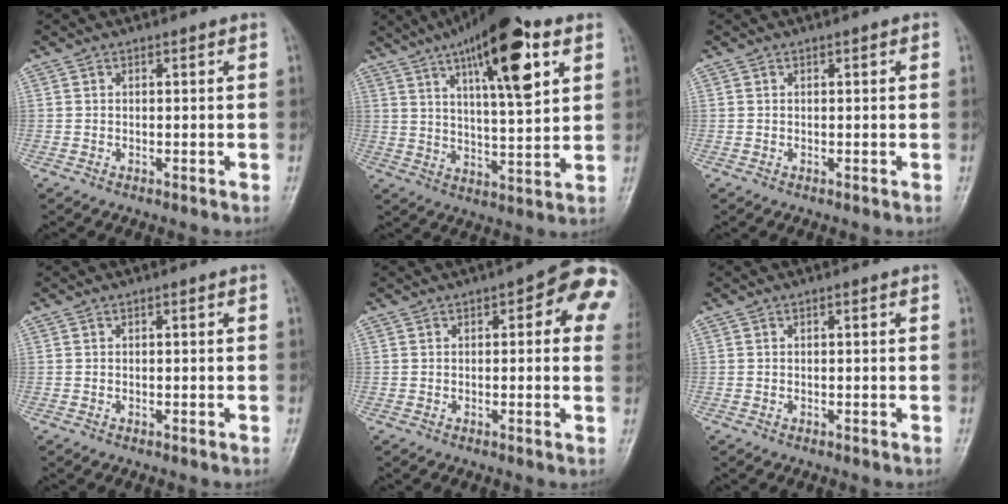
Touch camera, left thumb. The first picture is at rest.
{"total": 18.2, "force": [8.6, 5.2, 15.1], "torque": [-0.214, -0.024, 0.135]}
{"total": 0.6, "force": [0.2, 0.2, 0.5], "torque": [-0.009, 0.001, 0.002]}
{"total": 0.0}
{"total": 10.2, "force": [2.9, 3.9, 8.9], "torque": [-0.068, 0.010, 0.021]}
{"total": 0.0}